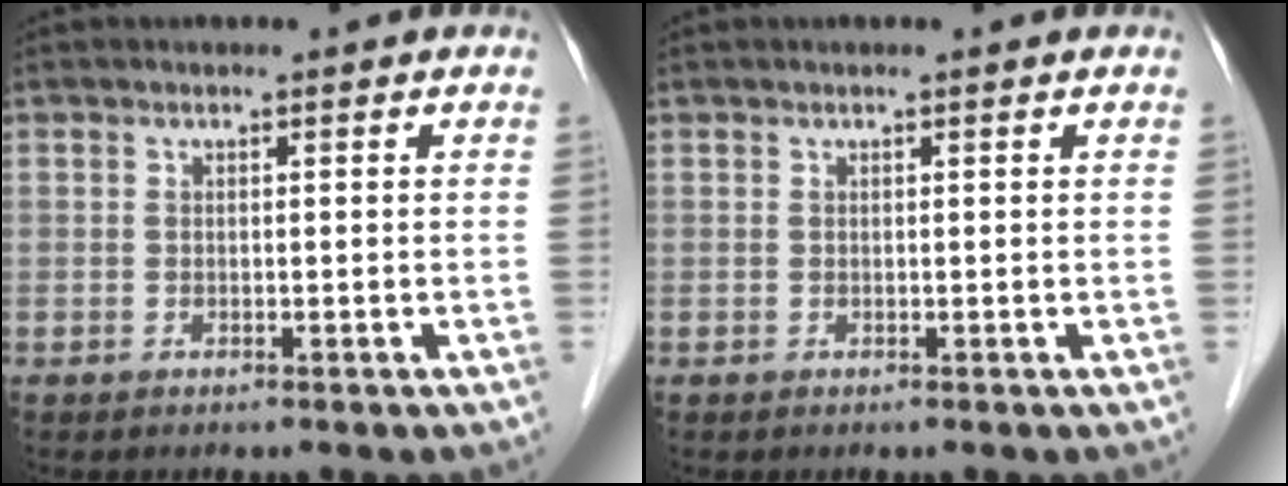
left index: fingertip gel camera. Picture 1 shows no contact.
{"total": 0.0}